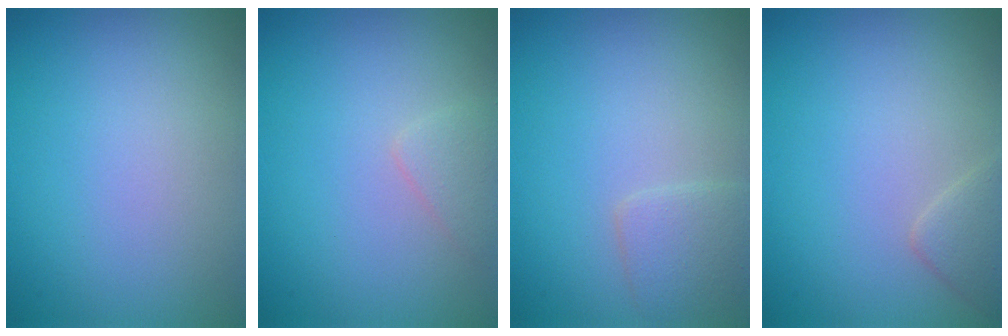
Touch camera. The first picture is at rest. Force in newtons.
{"total": 1.2, "press": 1.2, "slide": 0.1}
{"total": 1.9, "press": 1.9, "slide": 0.1}
{"total": 1.7, "press": 1.7, "slide": 0.1}